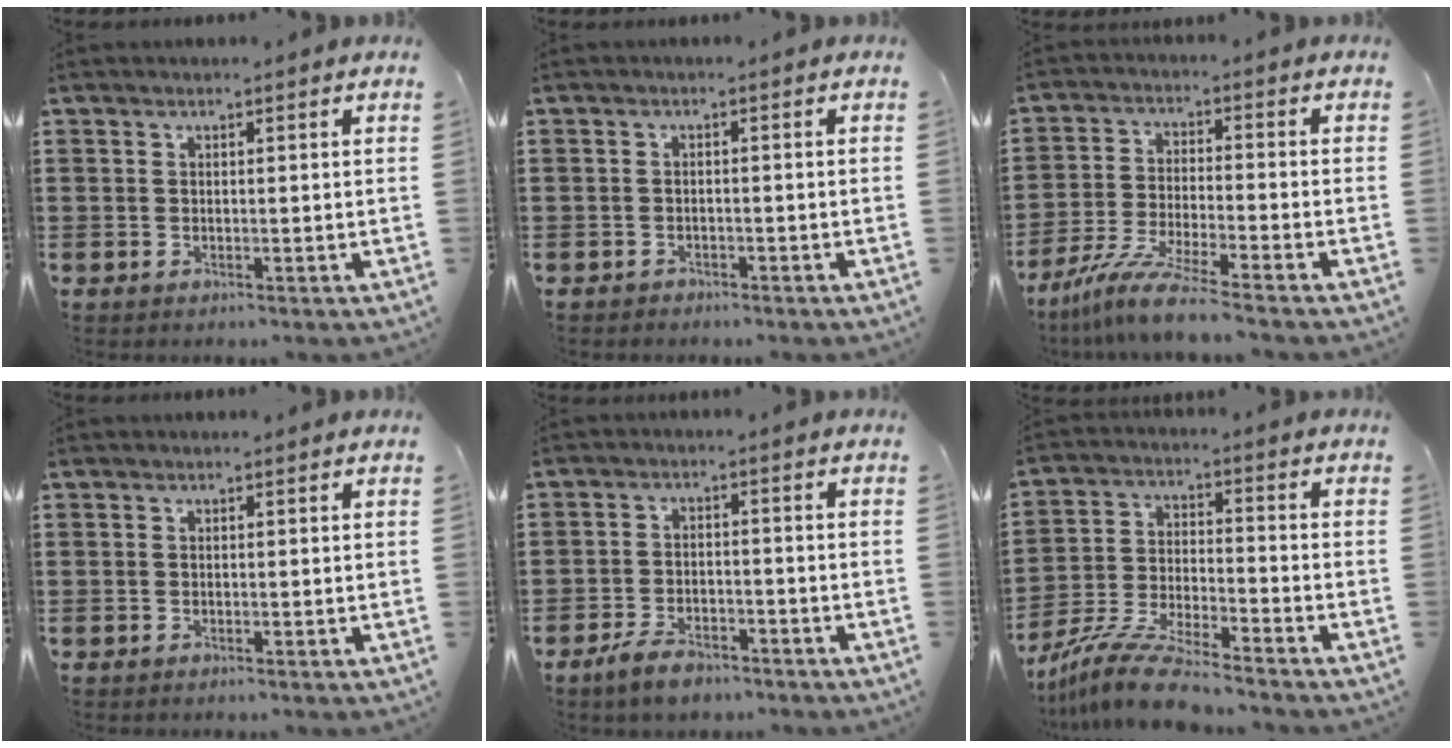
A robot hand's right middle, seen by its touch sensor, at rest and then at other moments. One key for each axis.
{"total": 1.1, "fx": -1.0, "fy": 0.5, "fz": -0.1, "tx": -0.001, "ty": 0.002, "tz": -0.023}
{"total": 8.2, "fx": -7.1, "fy": -0.1, "fz": 4.0, "tx": -0.090, "ty": -0.013, "tz": -0.140}
{"total": 0.0}
{"total": 4.0, "fx": -3.3, "fy": 1.7, "fz": 1.5, "tx": -0.039, "ty": 0.005, "tz": -0.068}
{"total": 9.7, "fx": -8.9, "fy": 0.9, "fz": 3.9, "tx": -0.081, "ty": 0.011, "tz": -0.175}